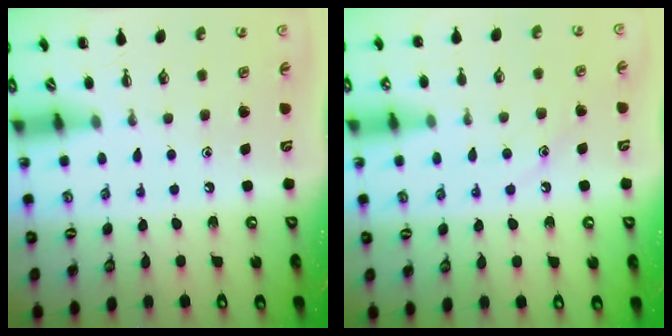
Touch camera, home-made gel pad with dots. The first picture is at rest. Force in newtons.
{"total": 8.7, "press": 8.5, "slide": 1.5}